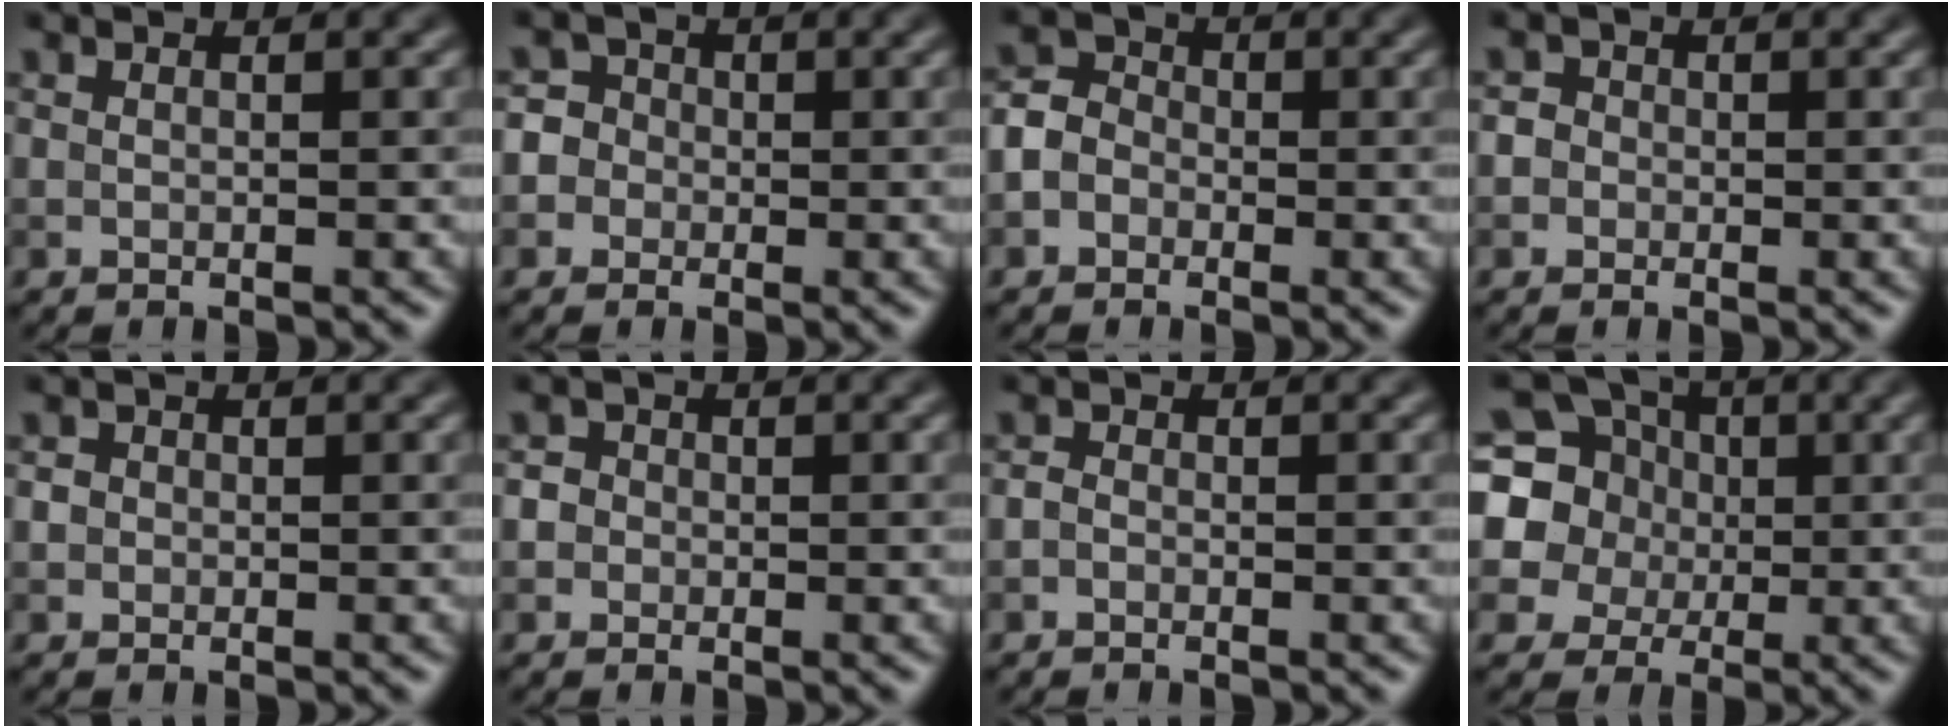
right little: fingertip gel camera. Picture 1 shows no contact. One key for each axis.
{"total": 4.4, "fx": -0.8, "fy": 4.2, "fz": 1.1, "tx": 0.012, "ty": 0.023, "tz": -0.046}
{"total": 3.1, "fx": -1.0, "fy": 2.7, "fz": 1.2, "tx": -0.008, "ty": 0.009, "tz": -0.030}
{"total": 2.0, "fx": 0.2, "fy": 1.9, "fz": 0.7, "tx": 0.010, "ty": 0.011, "tz": -0.021}
{"total": 1.0, "fx": 0.1, "fy": 0.9, "fz": 0.2, "tx": 0.002, "ty": -0.003, "tz": -0.003}
{"total": 2.4, "fx": 0.3, "fy": 2.2, "fz": 0.8, "tx": 0.009, "ty": 0.016, "tz": -0.020}
{"total": 0.7, "fx": -0.4, "fy": 0.4, "fz": 0.3, "tx": -0.004, "ty": -0.001, "tz": -0.011}
{"total": 11.1, "fx": 2.3, "fy": 10.0, "fz": 4.3, "tx": -0.130, "ty": 0.035, "tz": 0.024}